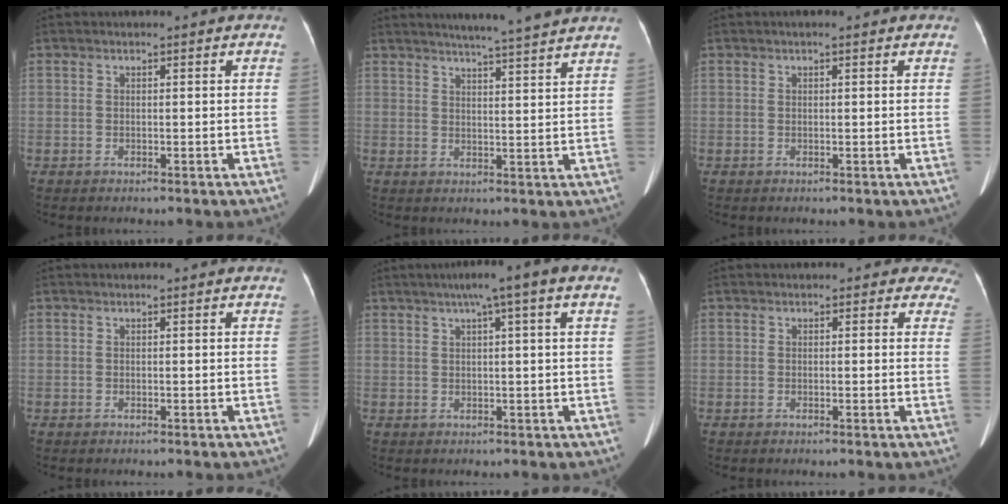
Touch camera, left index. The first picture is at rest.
{"total": 10.3, "force": [9.2, -1.0, 4.5], "torque": [-0.071, 0.004, 0.109]}
{"total": 0.7, "force": [0.5, 0.2, 0.5], "torque": [-0.009, 0.010, 0.005]}
{"total": 0.0}
{"total": 7.2, "force": [3.9, -0.4, 6.1], "torque": [-0.083, 0.034, 0.050]}
{"total": 4.6, "force": [3.9, 2.4, 0.1], "torque": [0.038, -0.015, 0.003]}